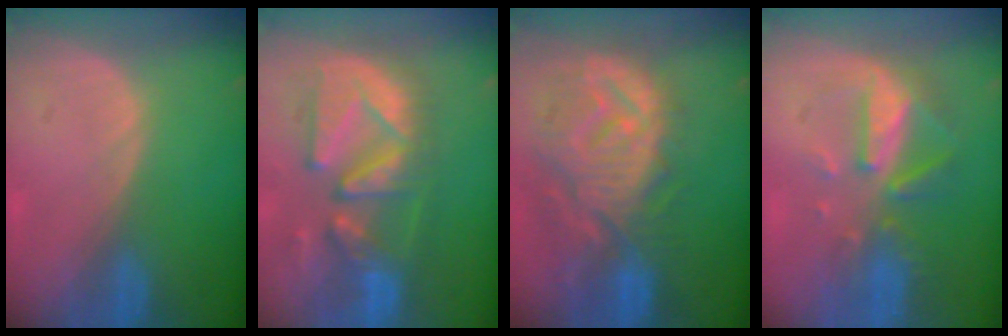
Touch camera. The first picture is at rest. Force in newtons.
{"total": 12.0, "press": 11.0, "slide": 4.8}
{"total": 12.4, "press": 11.1, "slide": 5.5}
{"total": 8.1, "press": 7.5, "slide": 3.3}